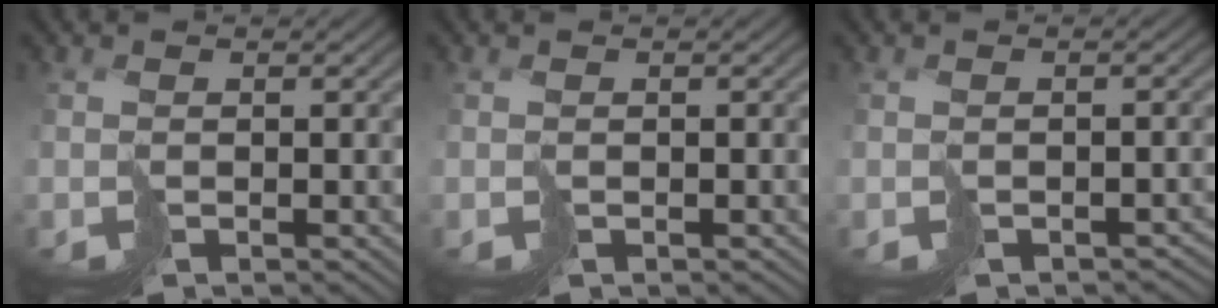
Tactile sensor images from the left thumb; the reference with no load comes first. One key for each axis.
{"total": 0.6, "fx": -0.3, "fy": 0.4, "fz": 0.4, "tx": -0.003, "ty": -0.001, "tz": -0.004}
{"total": 3.2, "fx": -2.0, "fy": 1.8, "fz": 1.8, "tx": -0.023, "ty": -0.010, "tz": -0.022}